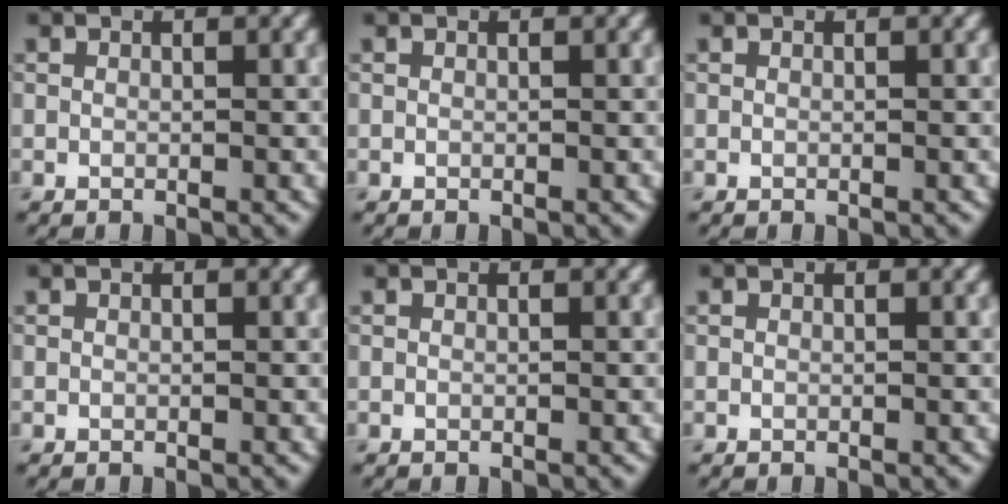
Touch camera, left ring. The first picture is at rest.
{"total": 0.0}
{"total": 0.0}
{"total": 0.0}
{"total": 0.0}
{"total": 0.0}